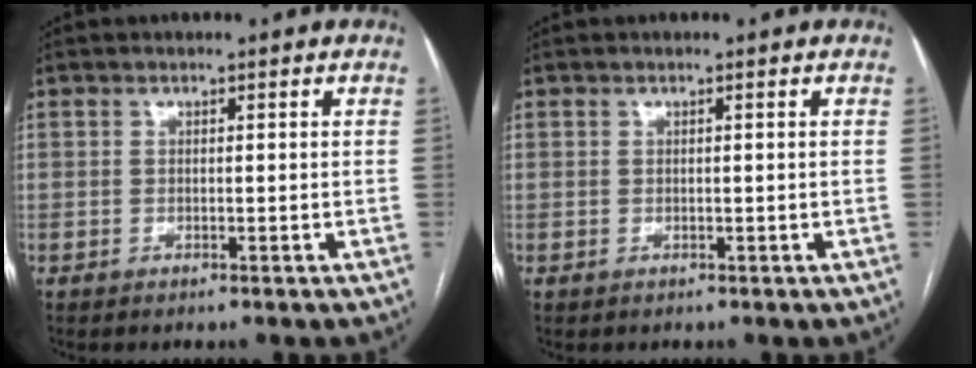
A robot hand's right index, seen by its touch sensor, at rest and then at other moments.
{"total": 0.0}